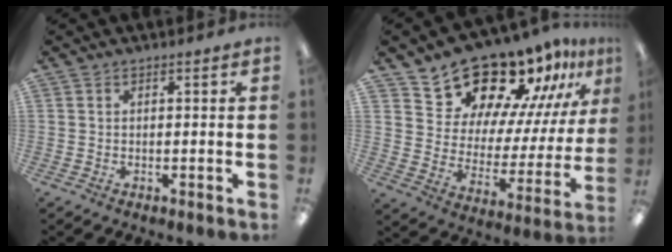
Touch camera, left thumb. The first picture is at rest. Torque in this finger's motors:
{"motor_torque": [1.46, 2.35, 1.23, -1.55, 0.08]}